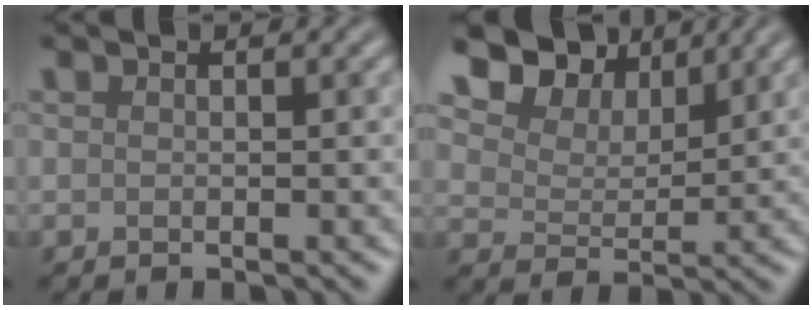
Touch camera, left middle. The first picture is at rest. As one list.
[{"total": 10.0, "force": [6.4, 6.0, 4.8], "torque": [-0.115, -0.001, 0.116]}]